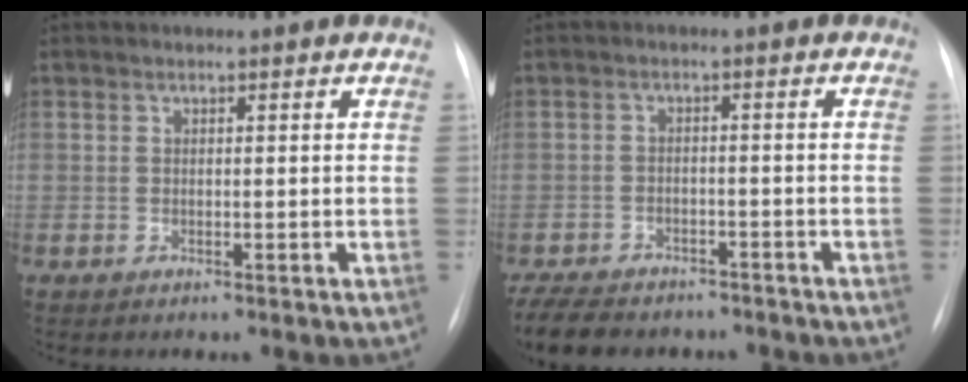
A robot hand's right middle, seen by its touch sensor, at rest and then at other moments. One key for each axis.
{"total": 13.0, "fx": -10.7, "fy": 5.4, "fz": 5.1, "tx": -0.115, "ty": -0.008, "tz": -0.150}